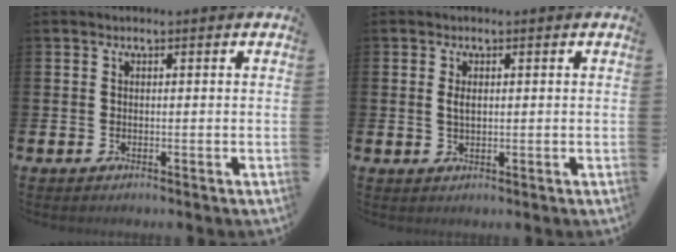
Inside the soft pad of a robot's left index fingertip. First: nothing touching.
{"total": 1.6, "force": [0.4, 0.8, 1.3], "torque": [-0.014, -0.001, 0.003]}